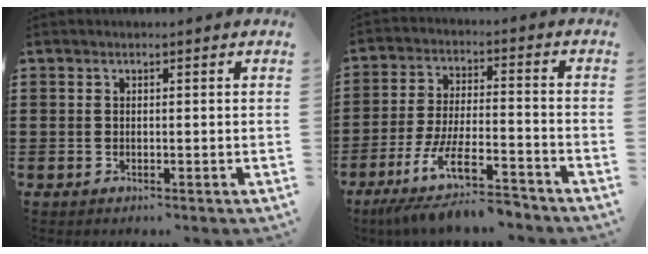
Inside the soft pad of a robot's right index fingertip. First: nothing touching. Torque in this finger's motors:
{"motor_torque": [0.07, -0.07, 0.08, 0.05]}